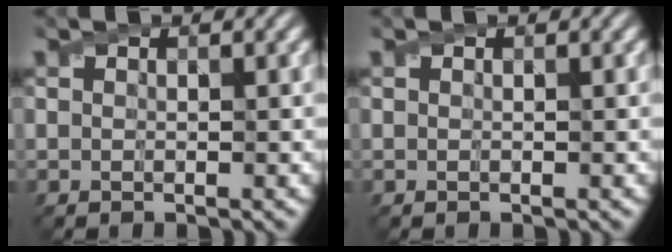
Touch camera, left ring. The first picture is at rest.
{"total": 0.0}